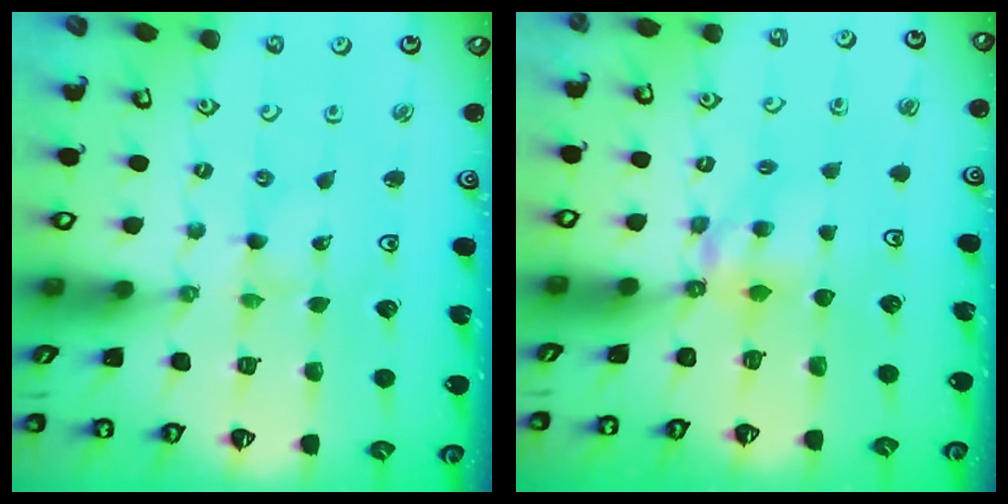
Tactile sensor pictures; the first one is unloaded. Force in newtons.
{"total": 5.8, "press": 5.8, "slide": 0.3}